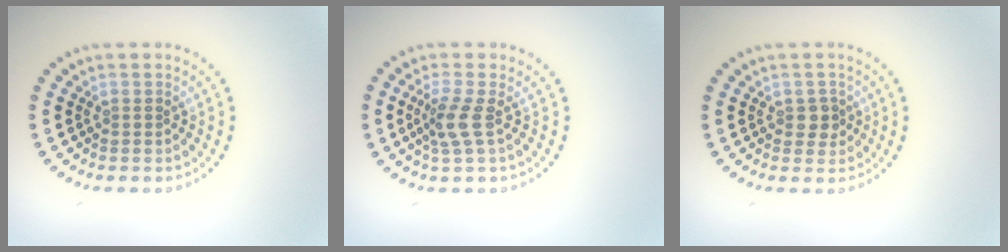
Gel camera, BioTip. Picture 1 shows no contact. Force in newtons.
{"total": 2.3, "press": 1.7, "slide": 1.5}
{"total": 1.6, "press": 1.5, "slide": 0.4}